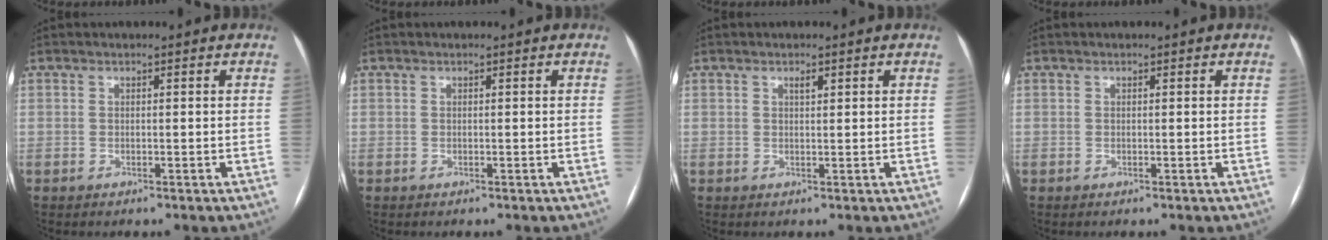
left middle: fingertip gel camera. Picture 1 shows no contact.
{"total": 0.0}
{"total": 1.0, "force": [0.6, 0.3, 0.7], "torque": [-0.015, 0.001, 0.010]}
{"total": 0.0}